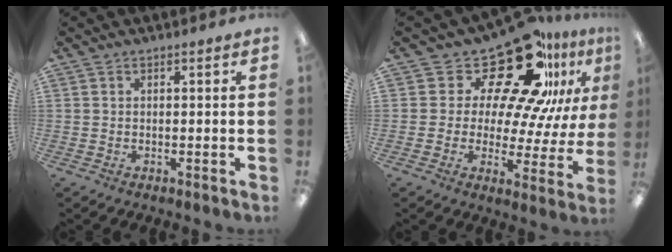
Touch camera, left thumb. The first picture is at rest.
{"total": 22.6, "force": [15.4, 10.1, 13.1], "torque": [-0.204, -0.108, 0.260]}